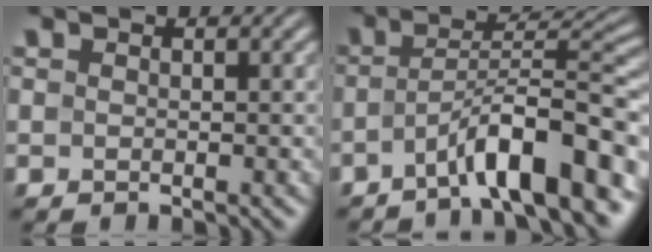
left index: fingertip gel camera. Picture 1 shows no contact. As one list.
[{"total": 8.4, "force": [-4.3, 1.6, 7.0], "torque": [-0.104, 0.017, -0.072]}]